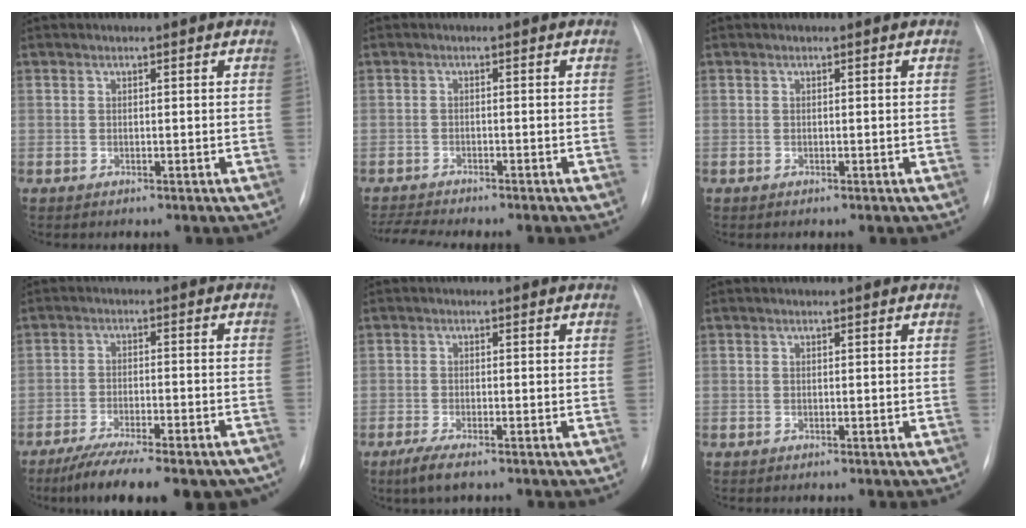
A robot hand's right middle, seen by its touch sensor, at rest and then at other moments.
{"total": 5.5, "force": [-5.2, 0.1, 1.9], "torque": [-0.027, -0.007, -0.078]}
{"total": 0.0}
{"total": 18.6, "force": [-15.0, 4.6, 10.0], "torque": [-0.123, -0.008, -0.208]}
{"total": 3.7, "force": [-2.4, 0.7, 2.6], "torque": [-0.058, -0.010, -0.042]}
{"total": 0.0}